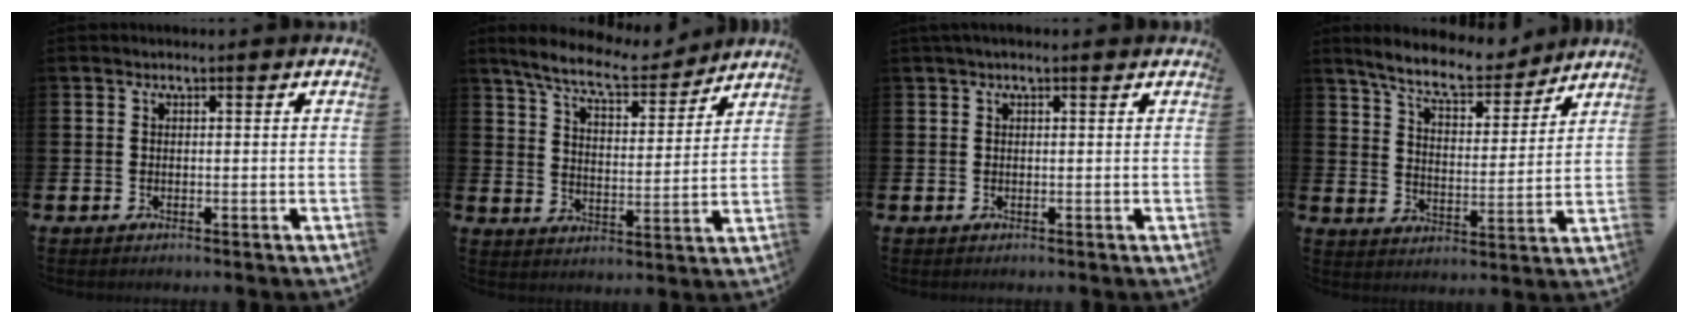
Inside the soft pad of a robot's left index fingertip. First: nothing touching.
{"total": 8.8, "force": [8.1, 1.5, 3.2], "torque": [-0.090, -0.045, 0.144]}
{"total": 0.8, "force": [0.5, 0.1, 0.5], "torque": [-0.009, 0.002, 0.009]}
{"total": 8.8, "force": [8.2, 1.9, 2.8], "torque": [-0.075, -0.048, 0.144]}